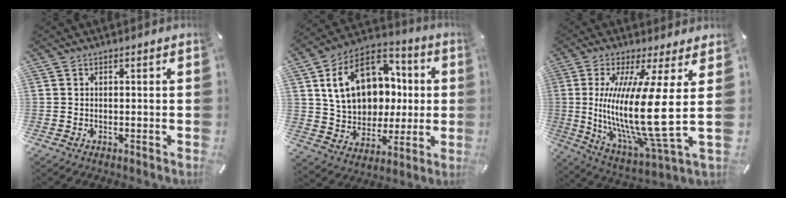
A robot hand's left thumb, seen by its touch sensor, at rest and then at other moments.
{"total": 18.9, "force": [4.1, 14.7, 11.2], "torque": [-0.208, 0.004, 0.085]}
{"total": 21.3, "force": [2.5, 3.4, 20.9], "torque": [-0.422, -0.040, 0.032]}